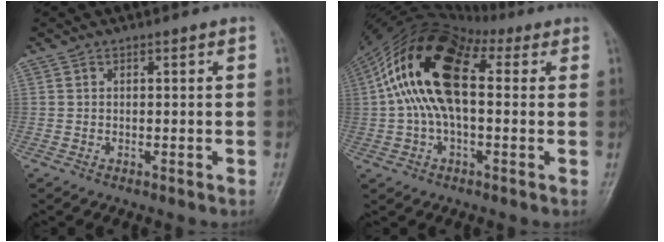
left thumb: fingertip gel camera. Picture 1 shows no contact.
{"total": 17.8, "force": [2.6, 9.7, 14.6], "torque": [-0.276, 0.048, 0.036]}